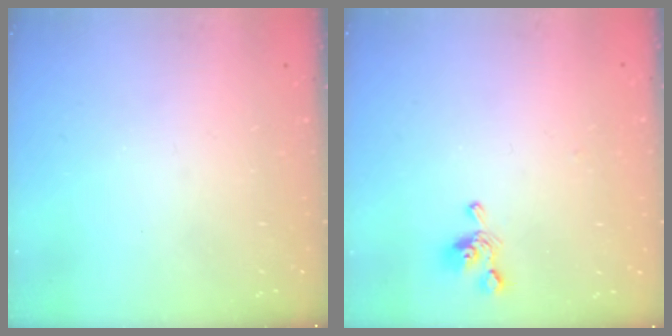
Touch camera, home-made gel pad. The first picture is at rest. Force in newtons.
{"total": 1.7, "press": 1.6, "slide": 0.6}